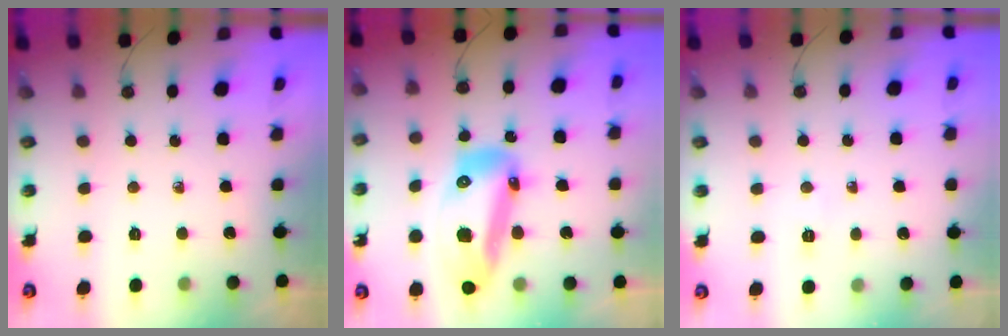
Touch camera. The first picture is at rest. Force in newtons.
{"total": 18.9, "press": 18.8, "slide": 2.3}
{"total": 17.7, "press": 5.5, "slide": 16.8}